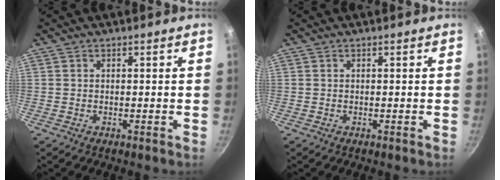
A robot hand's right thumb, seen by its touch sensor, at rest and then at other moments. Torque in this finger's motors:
{"motor_torque": [0.00, 0.00, -0.11, 0.02, 0.02]}